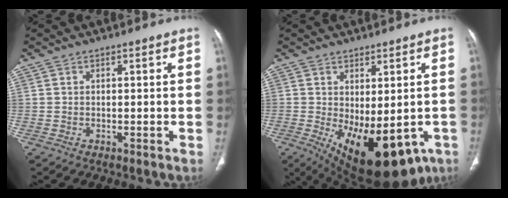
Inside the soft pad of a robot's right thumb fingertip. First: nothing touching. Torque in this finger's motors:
{"motor_torque": [-0.38, 1.62, 0.12, 0.06, 0.13]}